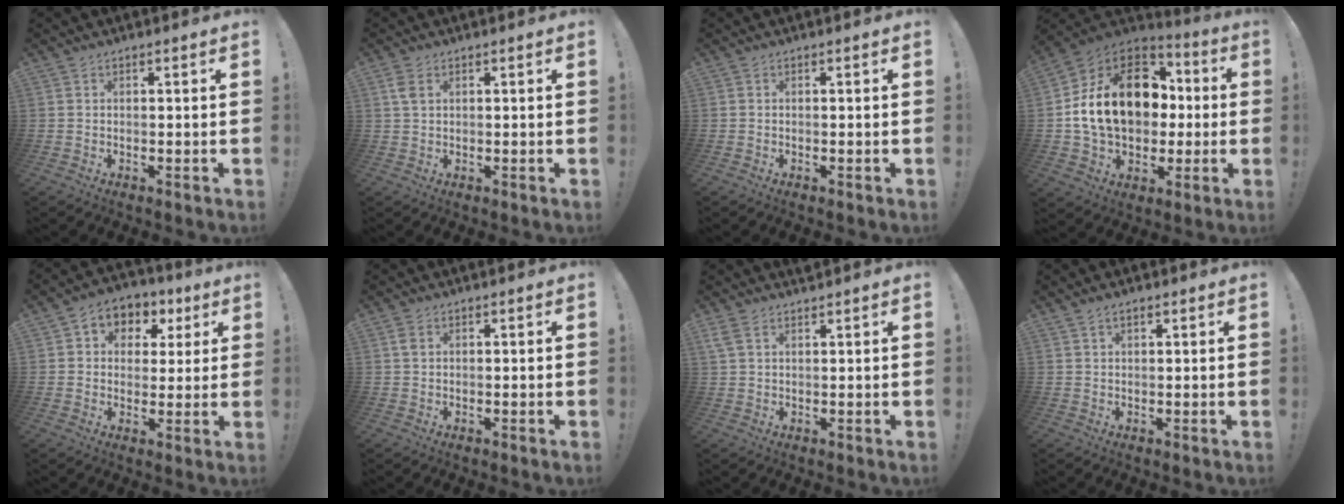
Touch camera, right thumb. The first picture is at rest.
{"total": 3.3, "force": [1.6, 1.8, 2.3], "torque": [-0.034, -0.004, 0.027]}
{"total": 0.0}
{"total": 22.8, "force": [2.4, 16.4, 15.7], "torque": [-0.263, 0.019, 0.067]}
{"total": 7.1, "force": [1.9, 6.4, 2.3], "torque": [-0.025, -0.010, 0.039]}
{"total": 2.0, "force": [1.0, 1.1, 1.3], "torque": [-0.021, -0.001, 0.016]}
{"total": 2.1, "force": [1.6, 0.5, 1.2], "torque": [-0.029, -0.002, 0.032]}
{"total": 1.9, "force": [1.2, 0.9, 1.2], "torque": [-0.020, -0.002, 0.021]}